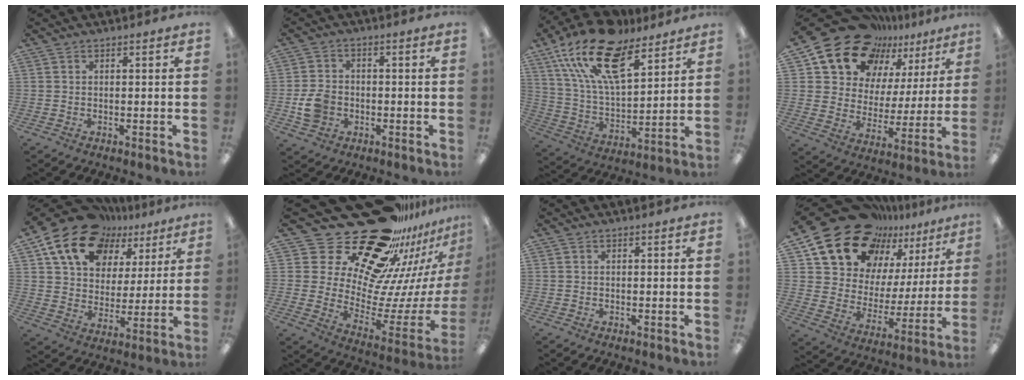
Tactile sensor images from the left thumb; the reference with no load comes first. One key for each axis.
{"total": 6.8, "fx": -1.8, "fy": 5.6, "fz": 3.4, "tx": -0.069, "ty": 0.009, "tz": -0.033}
{"total": 21.1, "fx": 13.4, "fy": 9.2, "fz": 13.4, "tx": -0.263, "ty": -0.067, "tz": 0.238}
{"total": 18.0, "fx": 14.1, "fy": 10.2, "fz": 4.7, "tx": -0.114, "ty": -0.105, "tz": 0.263}
{"total": 18.3, "fx": 12.4, "fy": 11.2, "fz": 7.4, "tx": -0.149, "ty": -0.073, "tz": 0.227}
{"total": 28.6, "fx": 21.3, "fy": 13.9, "fz": 13.2, "tx": -0.211, "ty": -0.179, "tz": 0.398}
{"total": 0.0}
{"total": 20.0, "fx": 16.2, "fy": 10.5, "fz": 5.3, "tx": -0.124, "ty": -0.122, "tz": 0.303}